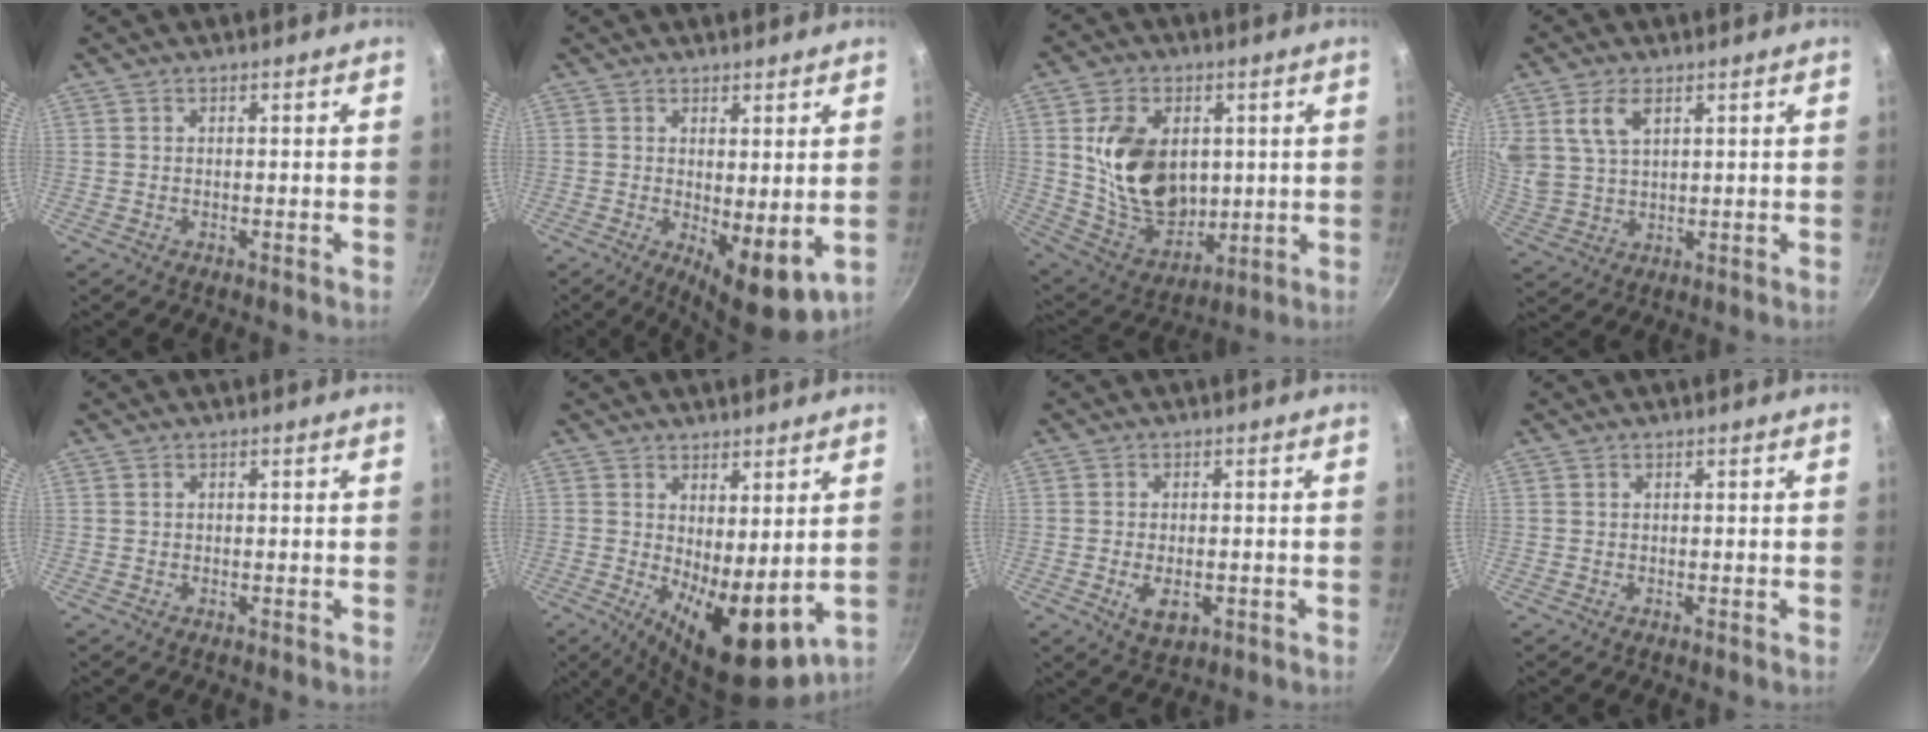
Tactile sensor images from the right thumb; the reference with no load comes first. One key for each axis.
{"total": 8.2, "fx": -0.1, "fy": 3.2, "fz": 7.5, "tx": -0.094, "ty": -0.018, "tz": 0.009}
{"total": 17.9, "fx": 2.6, "fy": 12.8, "fz": 12.3, "tx": -0.182, "ty": -0.020, "tz": 0.064}
{"total": 7.1, "fx": 3.3, "fy": 3.9, "fz": 4.9, "tx": -0.090, "ty": -0.013, "tz": 0.073}
{"total": 0.0}
{"total": 12.4, "fx": 0.2, "fy": 5.3, "fz": 11.2, "tx": -0.148, "ty": -0.023, "tz": 0.019}
{"total": 5.1, "fx": -1.4, "fy": 2.9, "fz": 4.0, "tx": -0.059, "ty": 0.000, "tz": -0.014}
{"total": 0.0}